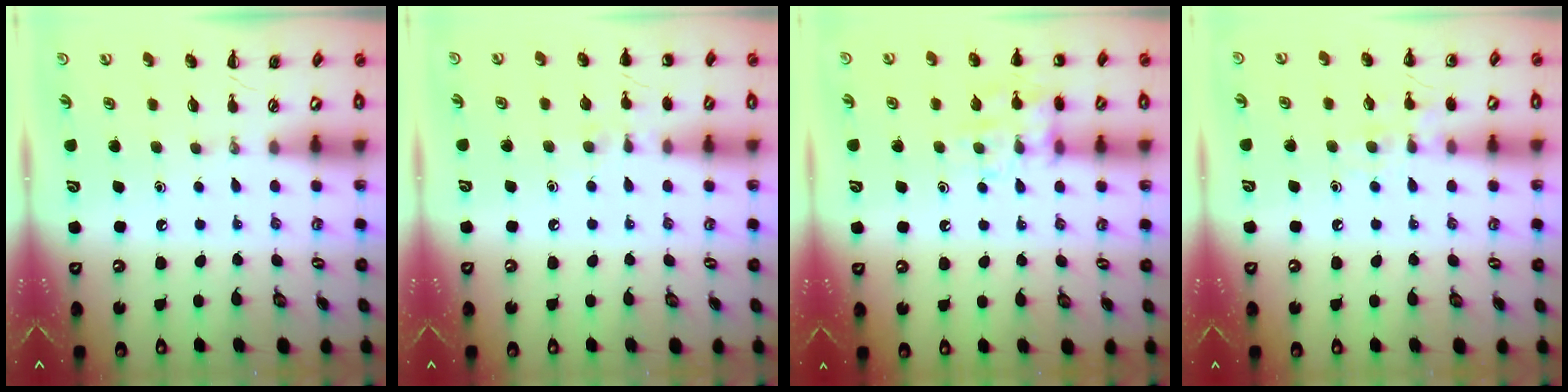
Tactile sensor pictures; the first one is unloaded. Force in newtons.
{"total": 6.2, "press": 6.0, "slide": 1.7}
{"total": 12.5, "press": 12.5, "slide": 0.7}
{"total": 7.4, "press": 7.3, "slide": 1.0}